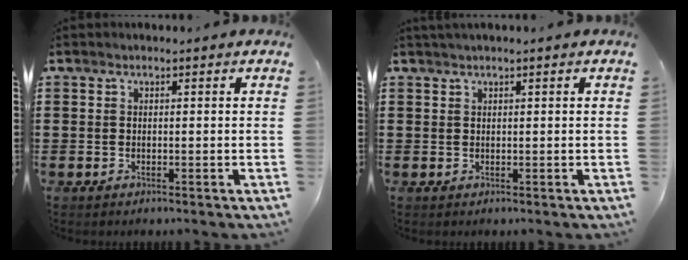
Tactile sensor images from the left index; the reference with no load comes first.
{"total": 0.7, "force": [0.5, -0.1, 0.5], "torque": [-0.009, 0.000, 0.009]}